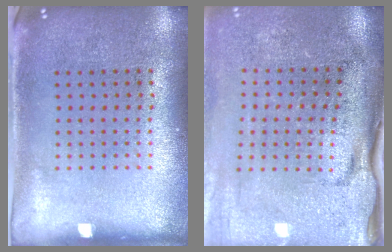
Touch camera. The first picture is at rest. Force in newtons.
{"total": 4.4, "press": 3.6, "slide": 2.5}